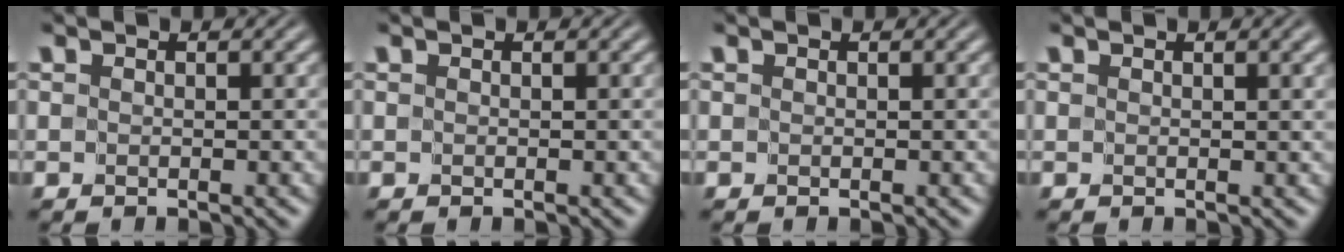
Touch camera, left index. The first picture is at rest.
{"total": 0.0}
{"total": 0.0}
{"total": 1.0, "force": [0.6, 0.0, 0.8], "torque": [-0.009, 0.000, 0.009]}